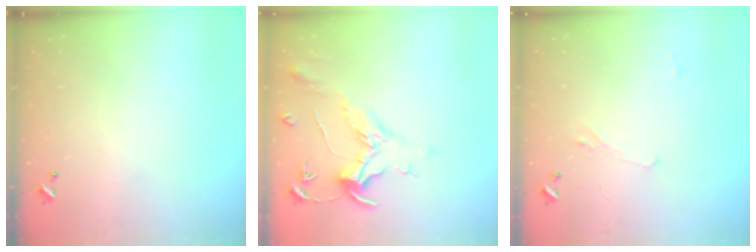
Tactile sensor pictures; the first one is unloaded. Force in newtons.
{"total": 1.6, "press": 1.4, "slide": 0.7}
{"total": 1.4, "press": 1.3, "slide": 0.6}